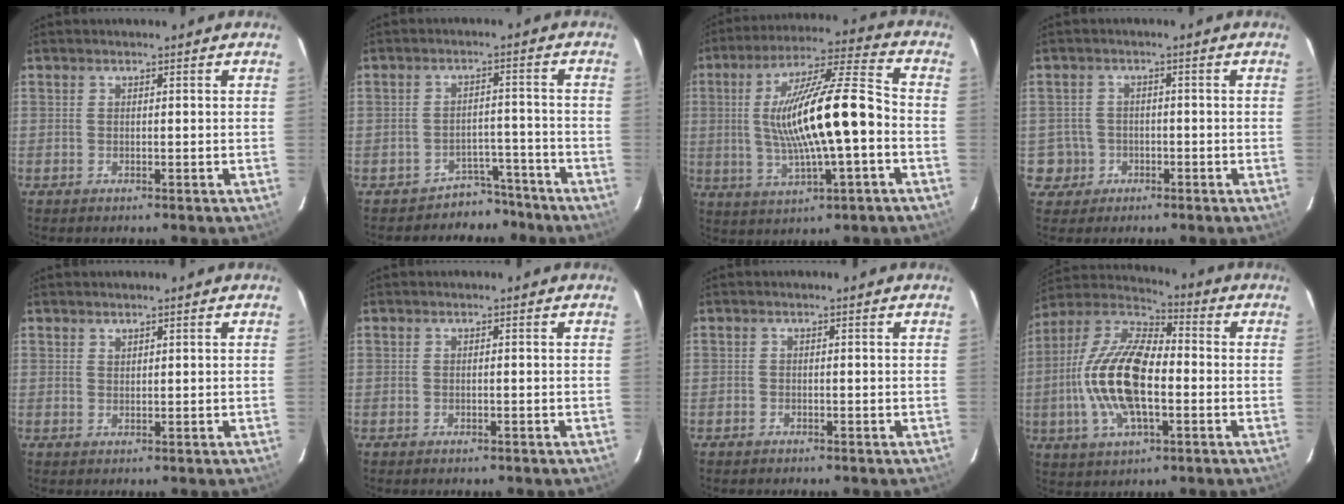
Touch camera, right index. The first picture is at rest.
{"total": 5.9, "force": [-5.0, 3.2, -0.4], "torque": [0.011, 0.030, -0.066]}
{"total": 17.9, "force": [-1.7, 2.8, 17.6], "torque": [-0.319, 0.007, -0.022]}
{"total": 4.5, "force": [-1.4, 4.3, 0.0], "torque": [-0.006, 0.023, -0.021]}
{"total": 0.8, "force": [0.7, 0.3, 0.1], "torque": [-0.001, 0.002, 0.015]}
{"total": 0.7, "force": [-0.5, 0.3, 0.3], "torque": [-0.006, 0.000, -0.009]}
{"total": 0.9, "force": [-0.7, 0.5, 0.0], "torque": [-0.004, 0.003, -0.013]}
{"total": 18.3, "force": [-2.7, 8.0, 16.2], "torque": [-0.333, 0.005, -0.059]}